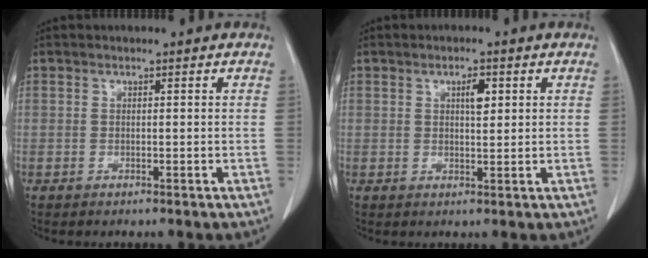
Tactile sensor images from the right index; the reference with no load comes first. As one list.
[{"total": 2.6, "force": [1.0, 0.9, 2.2], "torque": [-0.039, 0.000, 0.016]}]